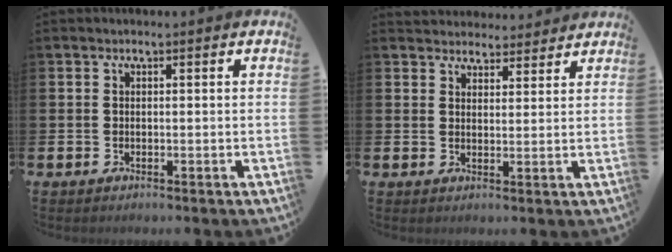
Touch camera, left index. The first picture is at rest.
{"total": 3.7, "force": [3.5, 1.0, -0.3], "torque": [-0.004, -0.017, 0.065]}